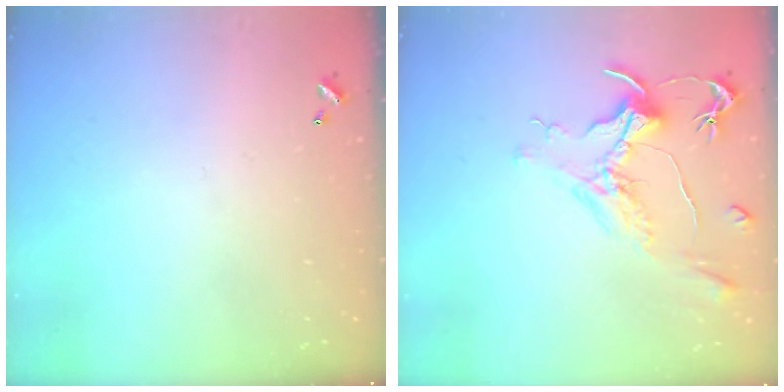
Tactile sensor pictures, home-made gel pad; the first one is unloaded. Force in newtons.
{"total": 1.6, "press": 1.3, "slide": 0.9}